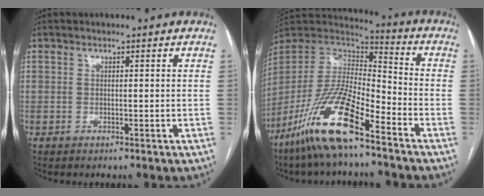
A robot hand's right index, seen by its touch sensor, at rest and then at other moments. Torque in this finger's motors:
{"motor_torque": [-0.10, -0.16, 0.15, -0.04]}